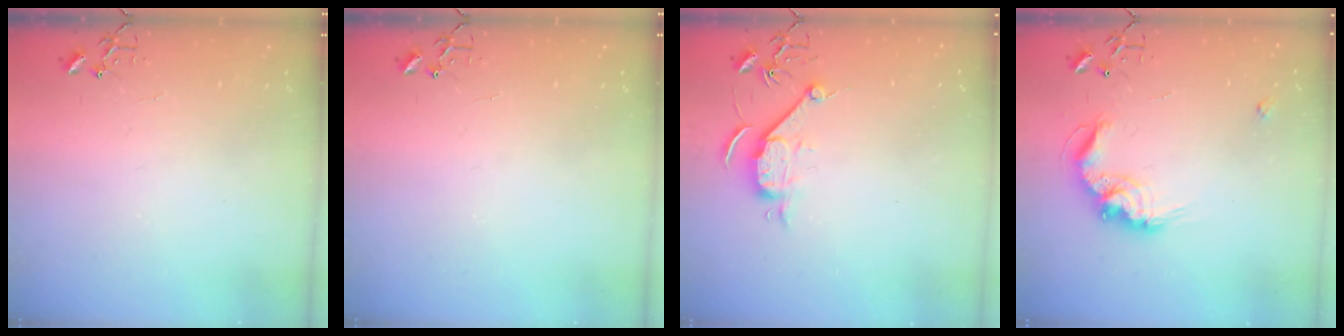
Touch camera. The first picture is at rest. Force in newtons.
{"total": 0.0}
{"total": 7.9, "press": 7.9, "slide": 0.9}
{"total": 12.6, "press": 12.6, "slide": 0.4}